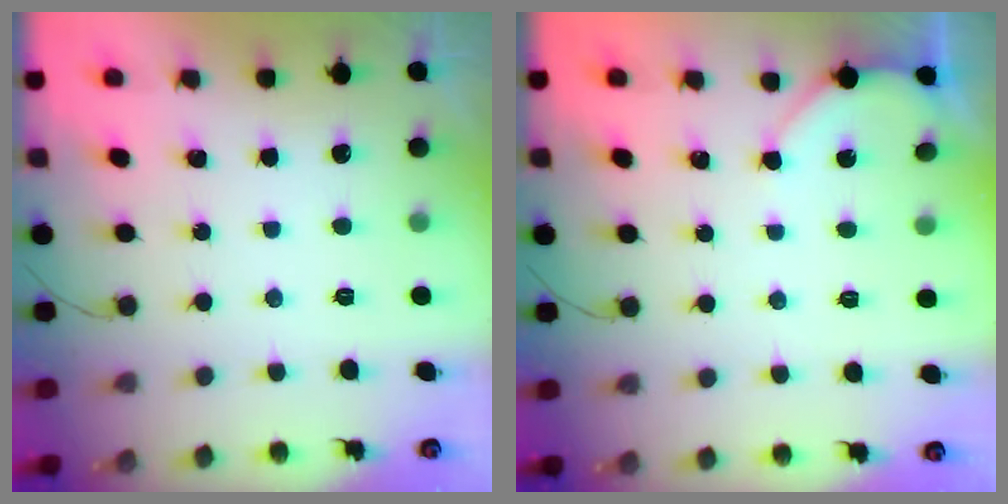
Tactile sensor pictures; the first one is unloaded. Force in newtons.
{"total": 3.1, "press": 3.1, "slide": 0.2}